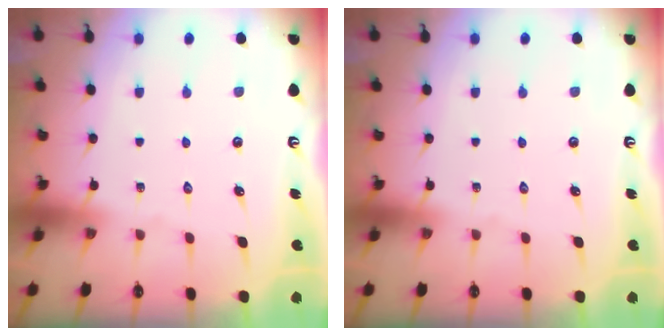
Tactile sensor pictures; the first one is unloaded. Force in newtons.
{"total": 0.0}